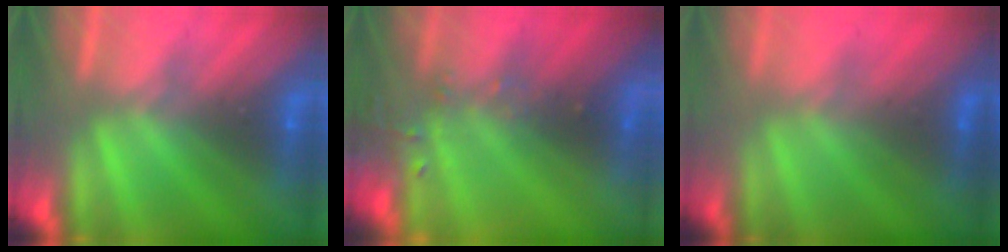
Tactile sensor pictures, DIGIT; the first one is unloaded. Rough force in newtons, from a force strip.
{"total": 7.0}
{"total": 1.8}